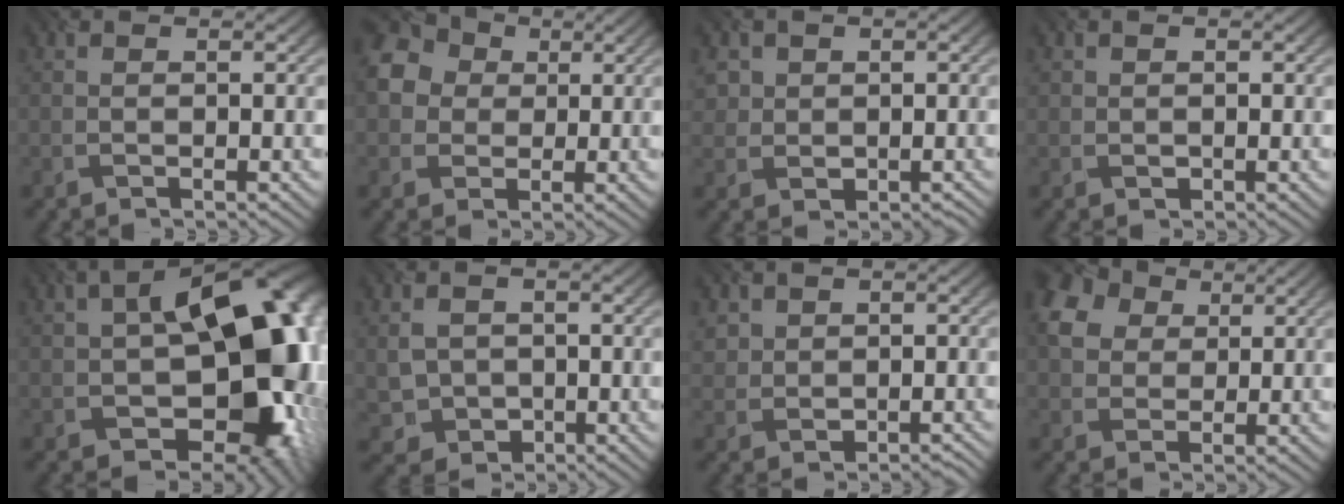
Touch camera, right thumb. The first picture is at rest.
{"total": 9.2, "force": [1.8, 7.7, 4.6], "torque": [-0.121, 0.027, 0.010]}
{"total": 3.9, "force": [0.8, 3.7, 1.0], "torque": [-0.024, 0.001, 0.008]}
{"total": 1.0, "force": [-0.1, 1.0, 0.3], "torque": [-0.003, -0.005, 0.001]}
{"total": 19.9, "force": [-1.3, 12.6, 15.3], "torque": [-0.172, -0.023, -0.005]}
{"total": 3.8, "force": [-0.2, 3.4, 1.7], "torque": [-0.047, -0.011, 0.000]}
{"total": 2.9, "force": [0.5, 2.8, 0.7], "torque": [-0.013, -0.007, 0.012]}
{"total": 7.6, "force": [2.8, 5.7, 4.1], "torque": [-0.114, 0.021, 0.048]}